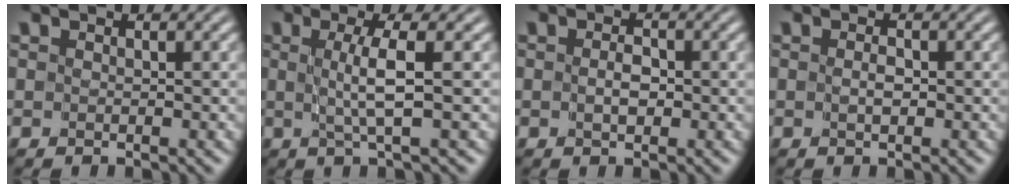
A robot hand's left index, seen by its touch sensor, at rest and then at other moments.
{"total": 3.3, "force": [0.1, 0.3, 3.2], "torque": [-0.059, -0.004, 0.001]}
{"total": 1.3, "force": [-0.3, 0.7, 1.0], "torque": [-0.019, -0.002, -0.004]}
{"total": 0.8, "force": [-0.3, 0.3, 0.7], "torque": [-0.012, -0.002, -0.004]}